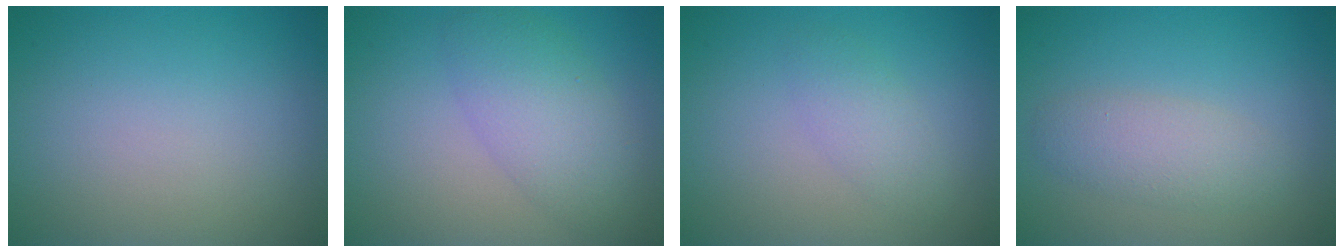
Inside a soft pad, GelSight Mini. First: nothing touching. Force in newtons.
{"total": 4.7, "press": 4.7, "slide": 0.1}
{"total": 2.0, "press": 2.0, "slide": 0.2}
{"total": 2.8, "press": 2.8, "slide": 0.1}